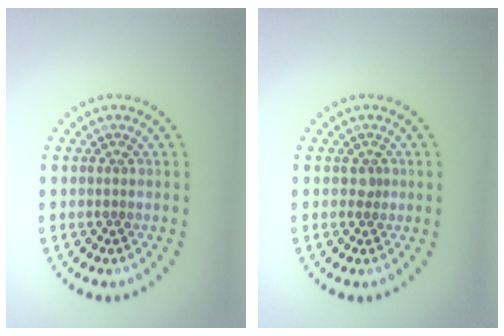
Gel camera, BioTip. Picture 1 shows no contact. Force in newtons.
{"total": 0.8, "press": 0.5, "slide": 0.5}